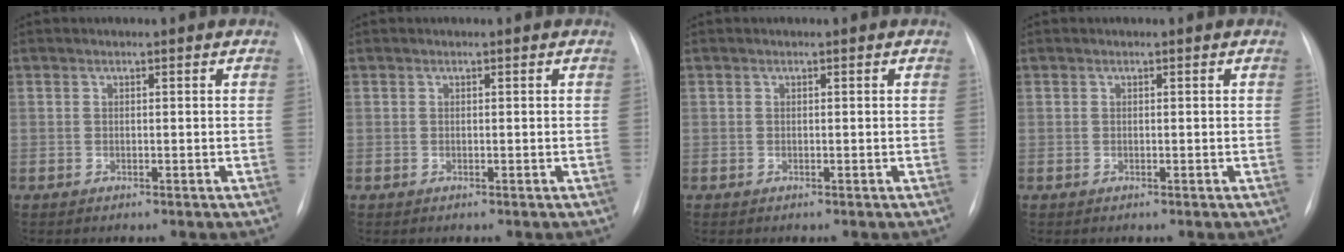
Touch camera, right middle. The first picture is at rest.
{"total": 0.0}
{"total": 0.0}
{"total": 0.0}